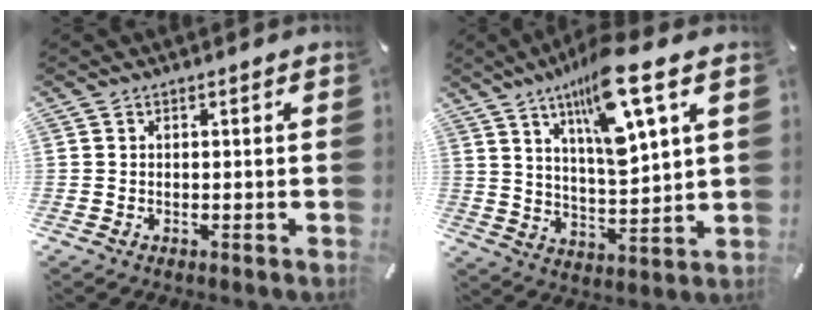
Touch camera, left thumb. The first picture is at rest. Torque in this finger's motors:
{"motor_torque": [2.82, 1.58, 1.40, -1.37, 0.24]}